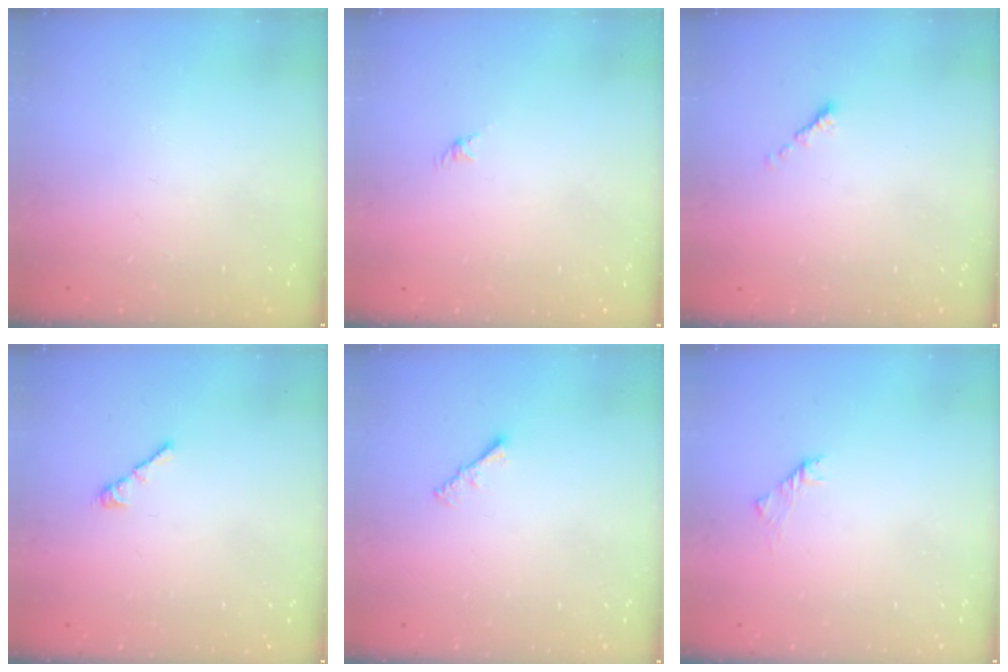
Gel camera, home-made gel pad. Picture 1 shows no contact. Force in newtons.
{"total": 0.0}
{"total": 0.6, "press": 0.5, "slide": 0.2}
{"total": 3.0, "press": 2.9, "slide": 0.8}
{"total": 1.6, "press": 1.5, "slide": 0.5}
{"total": 2.0, "press": 1.9, "slide": 0.6}